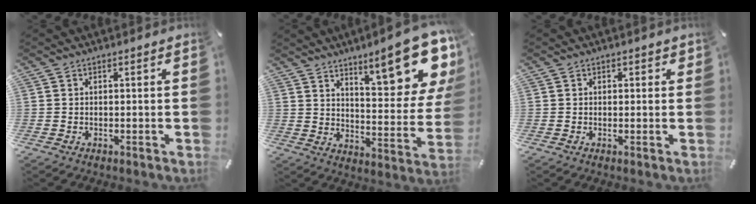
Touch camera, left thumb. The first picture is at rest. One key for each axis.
{"total": 19.8, "fx": 12.5, "fy": 6.4, "fz": 13.8, "tx": -0.177, "ty": -0.094, "tz": 0.201}
{"total": 0.8, "fx": 0.2, "fy": 0.7, "fz": 0.3, "tx": 0.002, "ty": 0.001, "tz": 0.002}